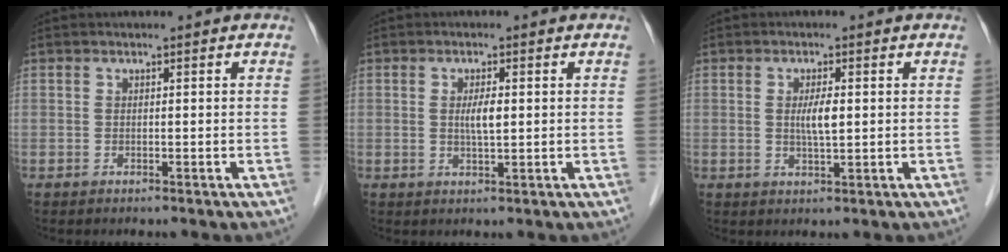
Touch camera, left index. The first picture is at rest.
{"total": 2.7, "force": [0.3, 0.4, 2.7], "torque": [-0.050, -0.001, 0.007]}
{"total": 3.2, "force": [0.4, 0.4, 3.1], "torque": [-0.059, -0.002, 0.007]}